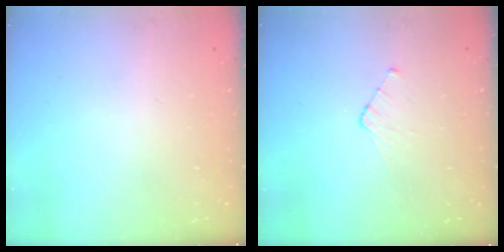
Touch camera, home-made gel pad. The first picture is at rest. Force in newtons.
{"total": 4.1, "press": 4.1, "slide": 0.4}